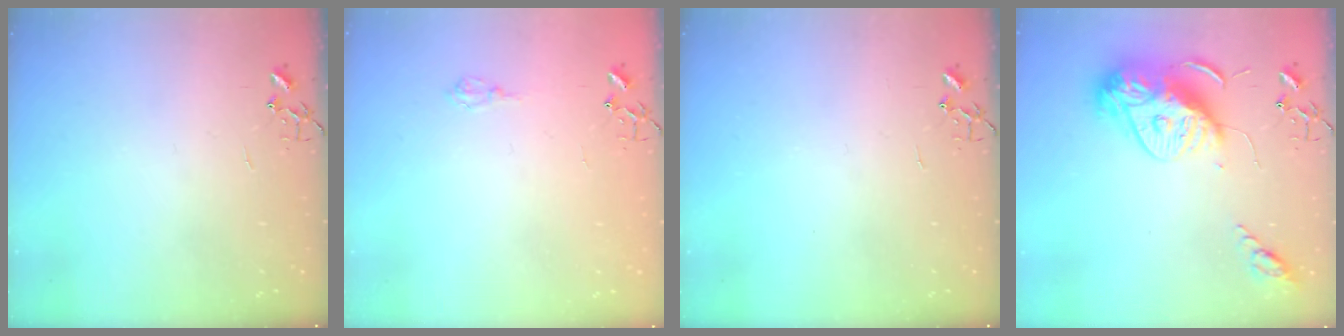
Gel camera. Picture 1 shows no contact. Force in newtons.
{"total": 5.6, "press": 5.6, "slide": 0.7}
{"total": 0.0}
{"total": 15.7, "press": 15.6, "slide": 1.7}